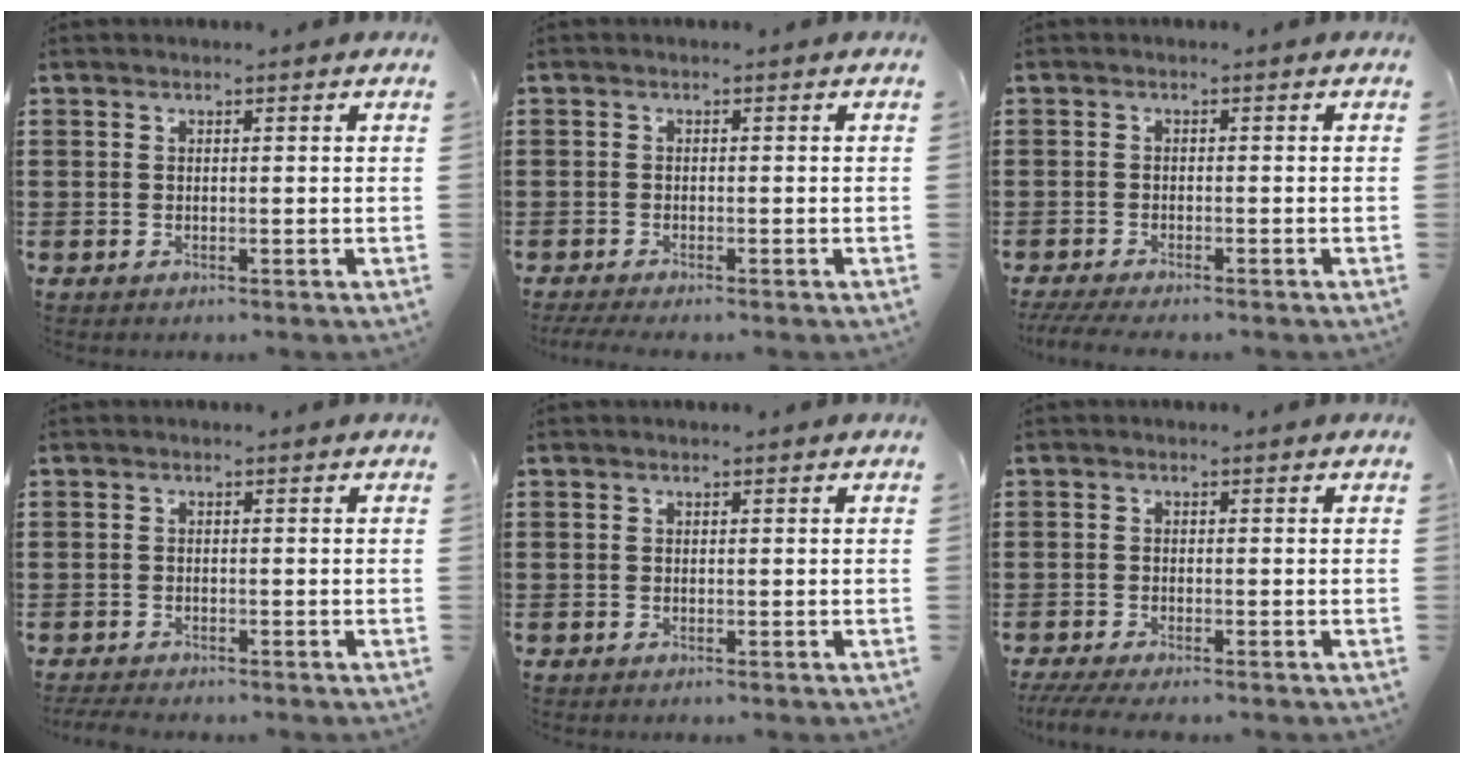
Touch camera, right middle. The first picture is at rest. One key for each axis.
{"total": 1.1, "fx": -1.0, "fy": -0.1, "fz": 0.4, "tx": -0.010, "ty": -0.006, "tz": -0.018}
{"total": 2.2, "fx": -2.0, "fy": 0.0, "fz": 0.8, "tx": -0.022, "ty": -0.005, "tz": -0.042}
{"total": 1.6, "fx": -1.5, "fy": 0.1, "fz": 0.3, "tx": -0.010, "ty": -0.003, "tz": -0.031}
{"total": 0.0}
{"total": 2.3, "fx": -2.1, "fy": 0.0, "fz": 1.0, "tx": -0.033, "ty": -0.009, "tz": -0.047}